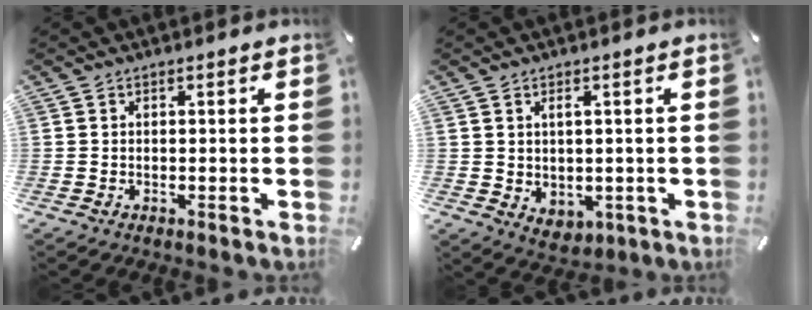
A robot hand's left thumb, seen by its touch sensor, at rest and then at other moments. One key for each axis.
{"total": 3.2, "fx": 1.5, "fy": 2.6, "fz": 1.2, "tx": -0.014, "ty": -0.009, "tz": 0.023}